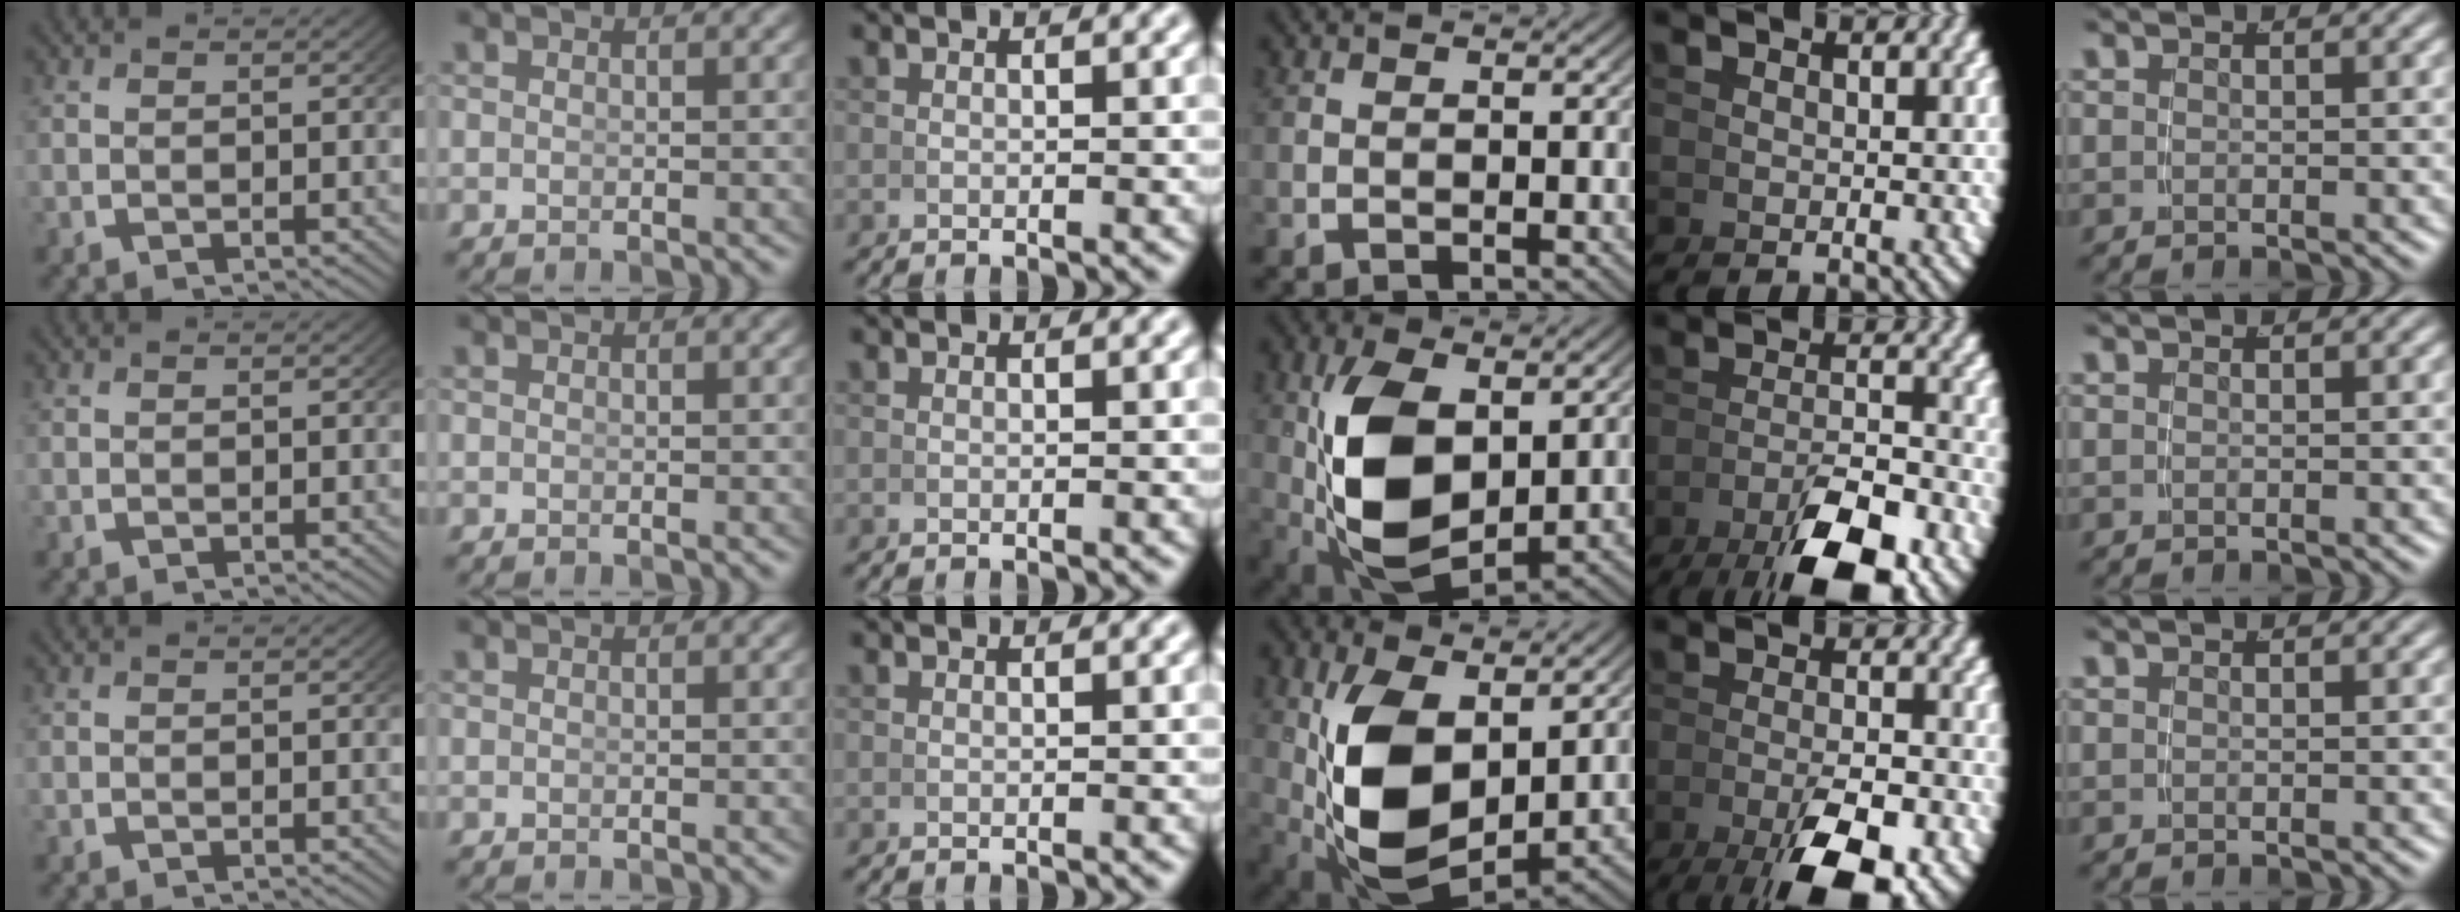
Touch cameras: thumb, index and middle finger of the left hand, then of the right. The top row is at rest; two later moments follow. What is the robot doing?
{"motion": "grasp_and_lifting", "object": "pen"}